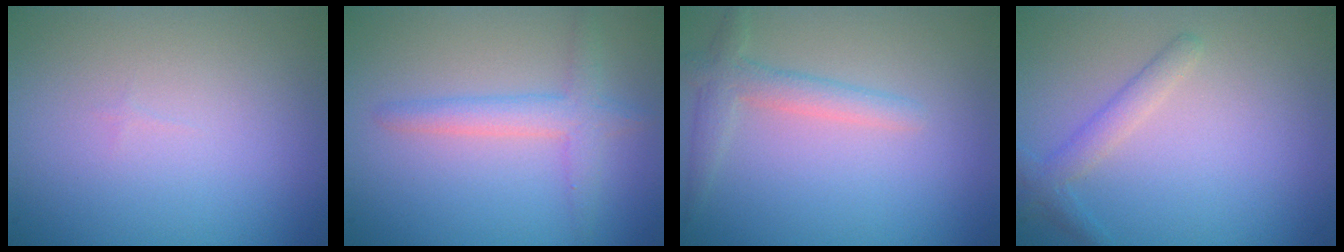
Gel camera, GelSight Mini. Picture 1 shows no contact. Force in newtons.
{"total": 2.6, "press": 2.6, "slide": 0.2}
{"total": 2.3, "press": 2.3, "slide": 0.2}
{"total": 2.0, "press": 2.0, "slide": 0.1}